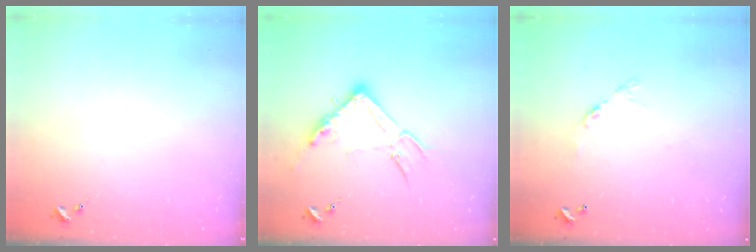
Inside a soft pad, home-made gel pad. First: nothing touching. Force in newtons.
{"total": 15.2, "press": 15.2, "slide": 0.6}
{"total": 5.9, "press": 5.9, "slide": 0.4}